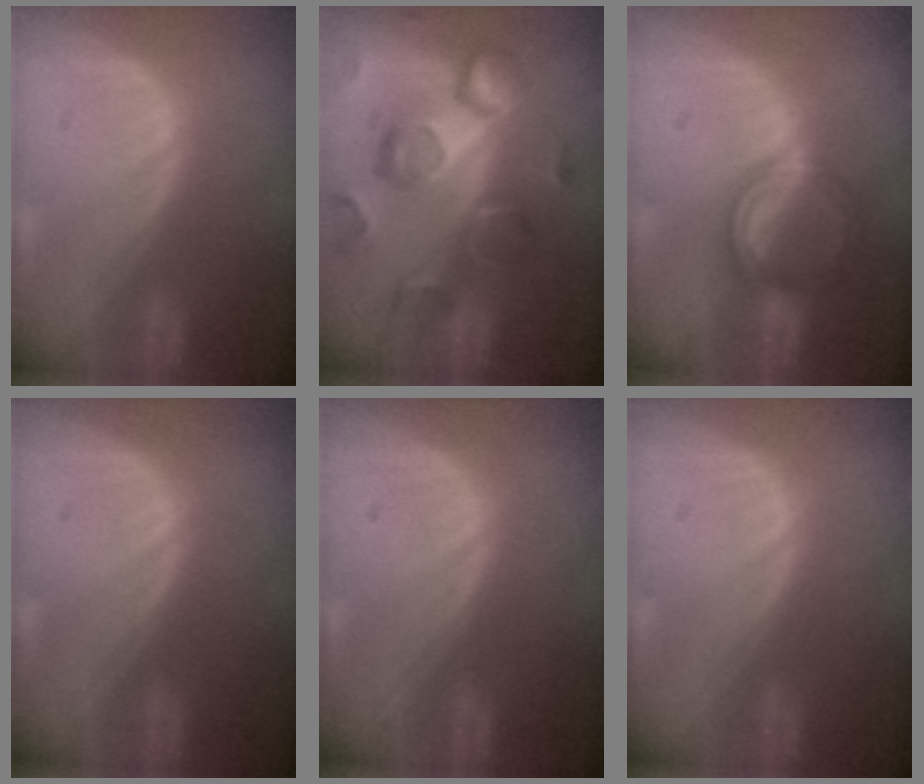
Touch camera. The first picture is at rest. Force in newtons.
{"total": 12.1, "press": 10.5, "slide": 6.0}
{"total": 5.1, "press": 5.1, "slide": 0.3}
{"total": 0.0}
{"total": 0.0}
{"total": 0.0}